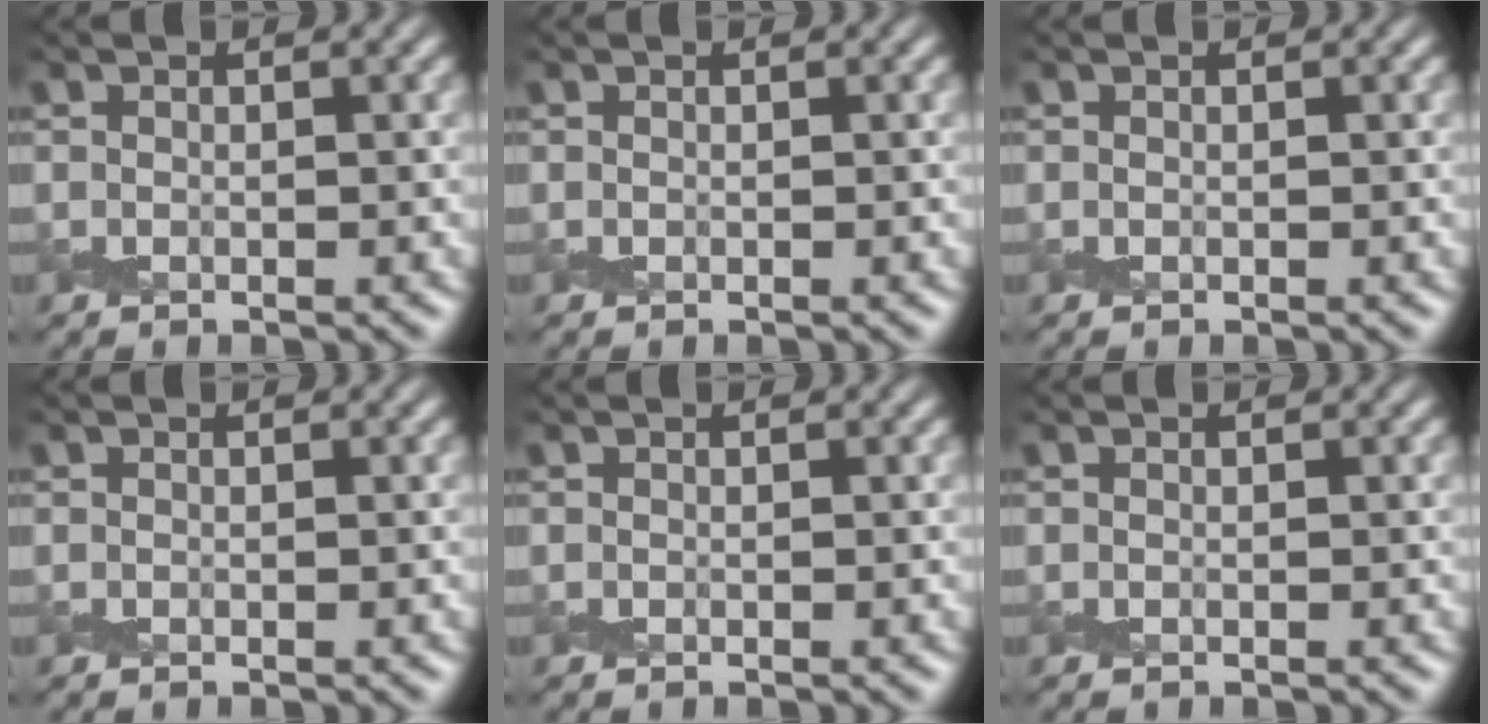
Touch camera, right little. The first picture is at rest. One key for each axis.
{"total": 0.0}
{"total": 0.0}
{"total": 0.0}
{"total": 0.0}
{"total": 0.0}